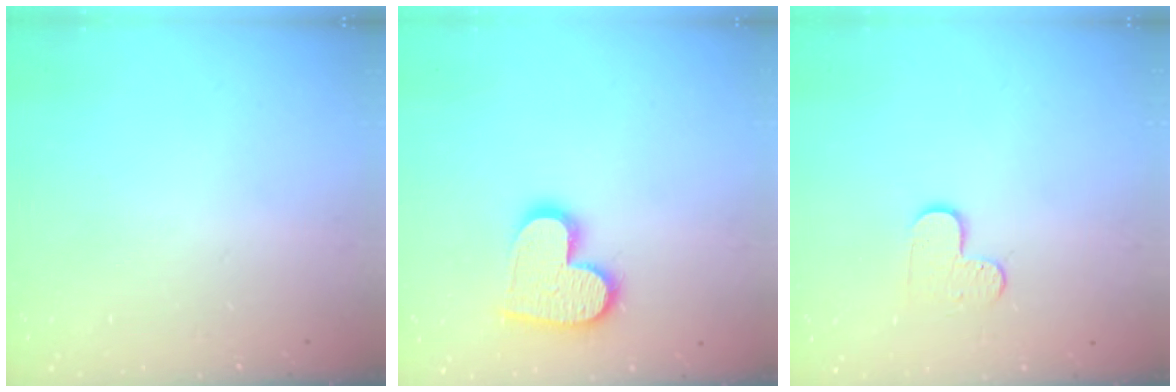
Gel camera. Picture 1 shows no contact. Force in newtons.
{"total": 13.8, "press": 13.8, "slide": 1.1}
{"total": 7.4, "press": 7.4, "slide": 0.7}